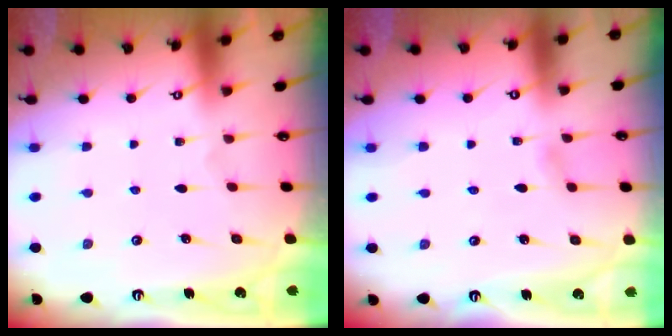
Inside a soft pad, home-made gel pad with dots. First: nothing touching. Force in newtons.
{"total": 2.6, "press": 2.6, "slide": 0.4}